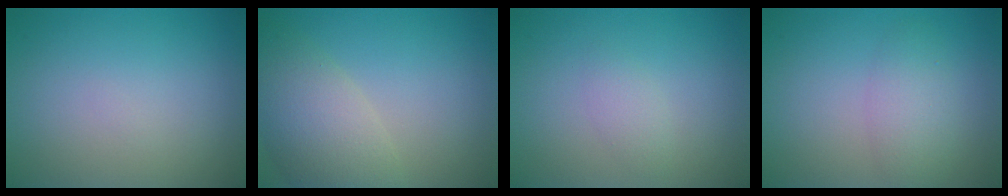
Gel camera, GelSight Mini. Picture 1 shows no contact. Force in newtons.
{"total": 6.1, "press": 6.1, "slide": 0.6}
{"total": 1.3, "press": 1.3, "slide": 0.0}
{"total": 2.7, "press": 2.7, "slide": 0.2}